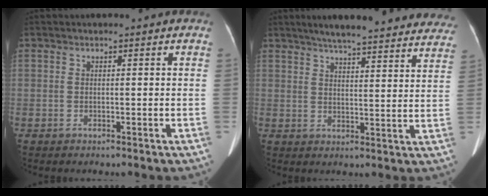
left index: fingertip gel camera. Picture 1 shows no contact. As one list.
[{"total": 25.2, "force": [22.3, 4.0, 11.1], "torque": [-0.155, -0.012, 0.267]}]